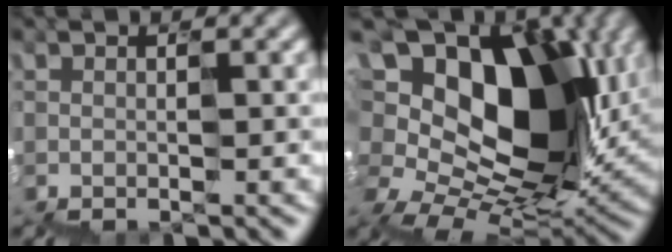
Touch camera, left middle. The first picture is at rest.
{"total": 13.9, "force": [4.2, 9.3, 9.4], "torque": [-0.178, 0.034, 0.057]}